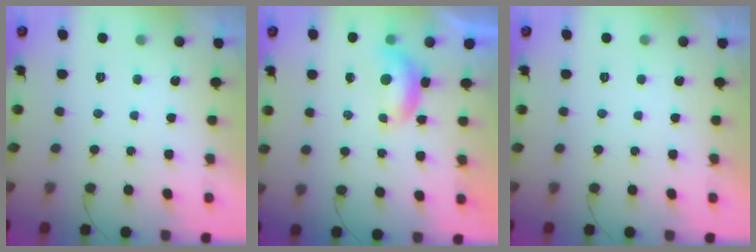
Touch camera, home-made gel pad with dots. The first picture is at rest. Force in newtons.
{"total": 5.8, "press": 5.8, "slide": 0.7}
{"total": 0.0}